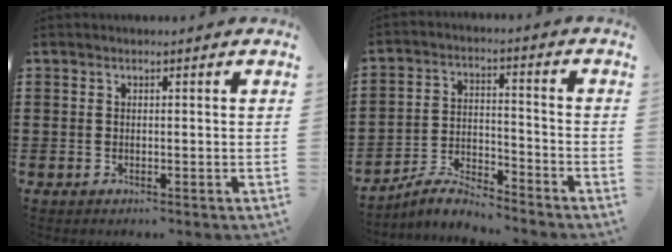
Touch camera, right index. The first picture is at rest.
{"total": 5.0, "force": [-4.8, 0.7, 1.3], "torque": [-0.030, 0.005, -0.097]}